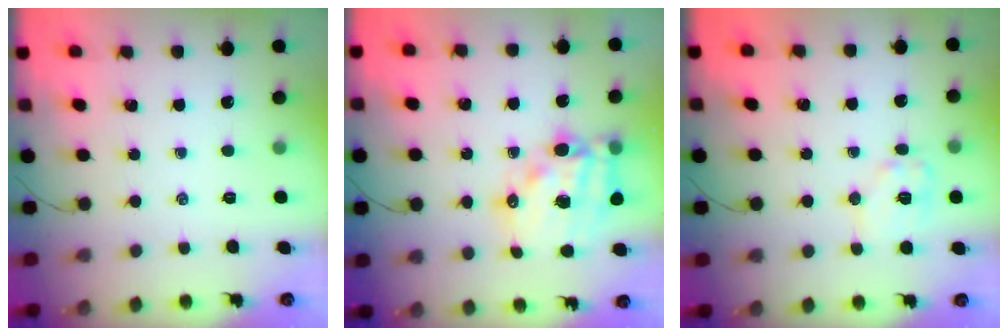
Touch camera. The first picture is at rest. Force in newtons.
{"total": 16.5, "press": 16.1, "slide": 3.4}
{"total": 8.8, "press": 8.8, "slide": 0.8}